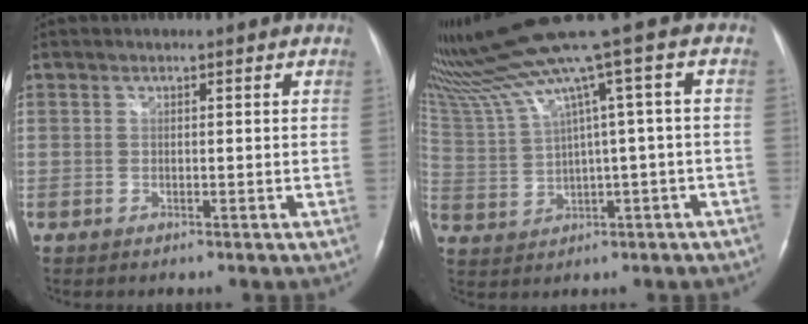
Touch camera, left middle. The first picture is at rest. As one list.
[{"total": 9.9, "force": [6.1, -1.8, 7.6], "torque": [-0.147, 0.025, 0.122]}]